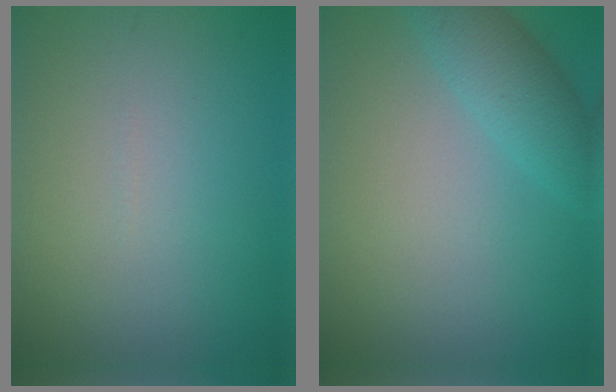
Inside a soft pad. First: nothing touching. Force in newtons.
{"total": 3.5, "press": 3.5, "slide": 0.2}